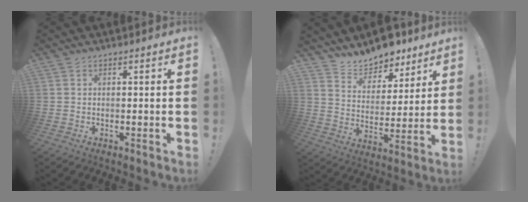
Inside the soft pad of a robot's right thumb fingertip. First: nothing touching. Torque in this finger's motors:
{"motor_torque": [-0.01, 0.01, -0.27, 0.45, 0.02]}